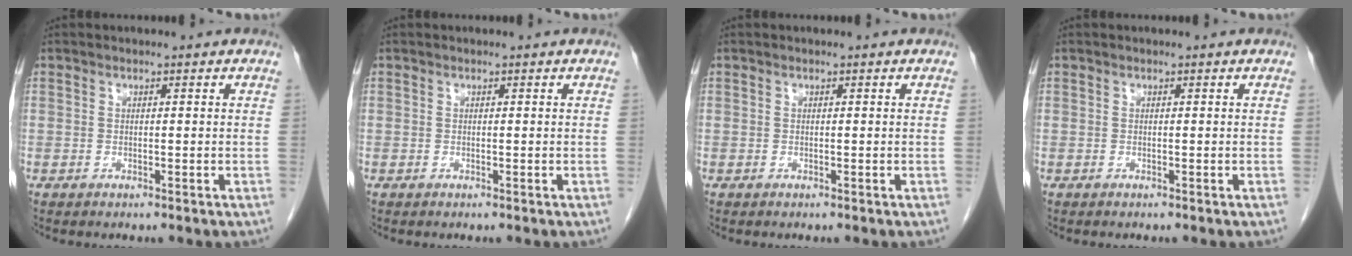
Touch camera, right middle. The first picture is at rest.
{"total": 0.0}
{"total": 0.0}
{"total": 0.0}